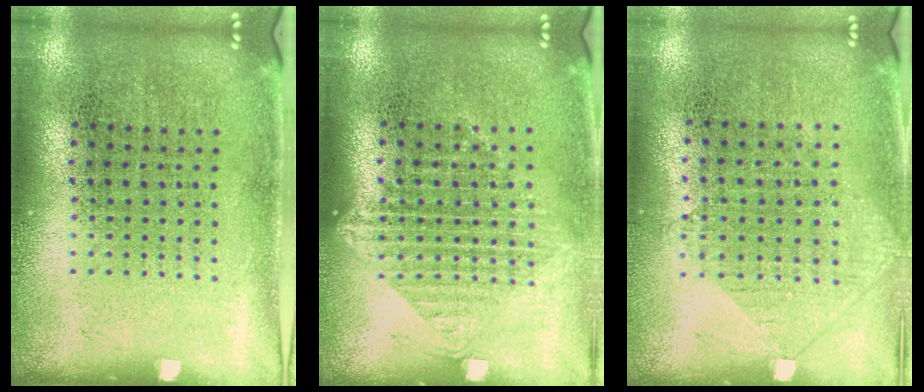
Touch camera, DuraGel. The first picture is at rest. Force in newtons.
{"total": 1.3, "press": 1.1, "slide": 0.6}
{"total": 0.9, "press": 0.9, "slide": 0.3}